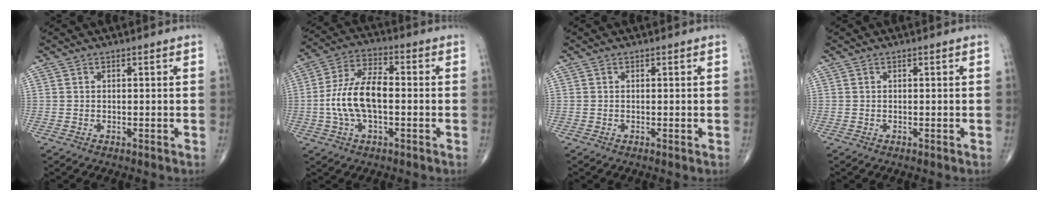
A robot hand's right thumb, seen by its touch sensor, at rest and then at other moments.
{"total": 12.1, "force": [-1.3, 5.9, 10.5], "torque": [-0.212, 0.030, -0.028]}
{"total": 0.0}
{"total": 0.0}